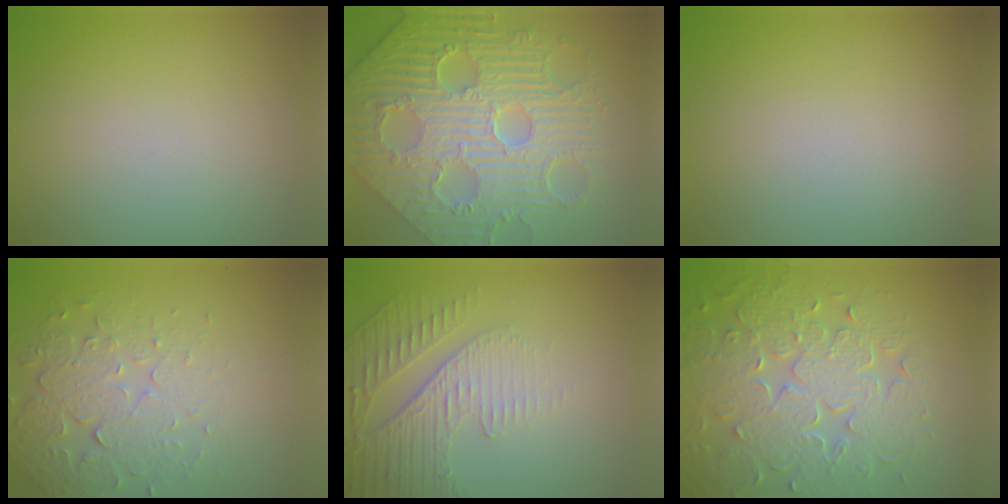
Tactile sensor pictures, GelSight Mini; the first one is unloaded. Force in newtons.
{"total": 11.5, "press": 8.1, "slide": 8.1}
{"total": 0.0}
{"total": 5.3, "press": 3.5, "slide": 3.9}
{"total": 5.0, "press": 3.4, "slide": 3.7}
{"total": 8.7, "press": 6.2, "slide": 6.1}